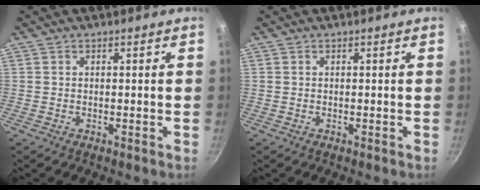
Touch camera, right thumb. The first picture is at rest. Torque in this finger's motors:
{"motor_torque": [-0.24, -0.07, 0.37, -0.37, 0.00]}